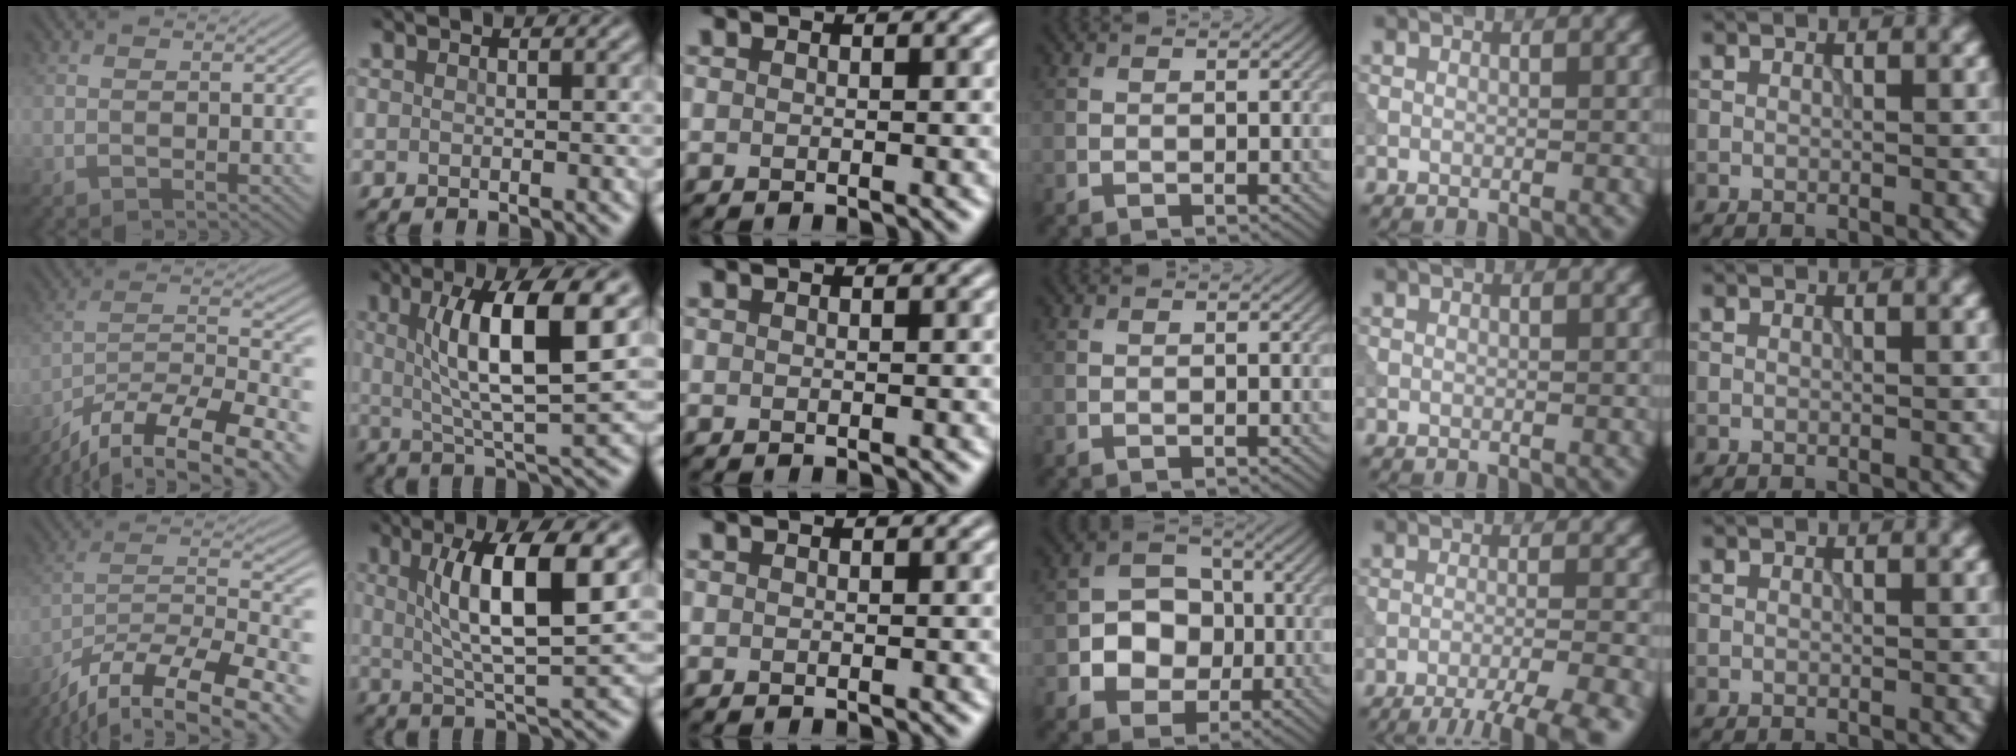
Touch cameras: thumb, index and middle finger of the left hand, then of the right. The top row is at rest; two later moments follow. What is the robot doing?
{"motion": "extract", "object": "tissue"}